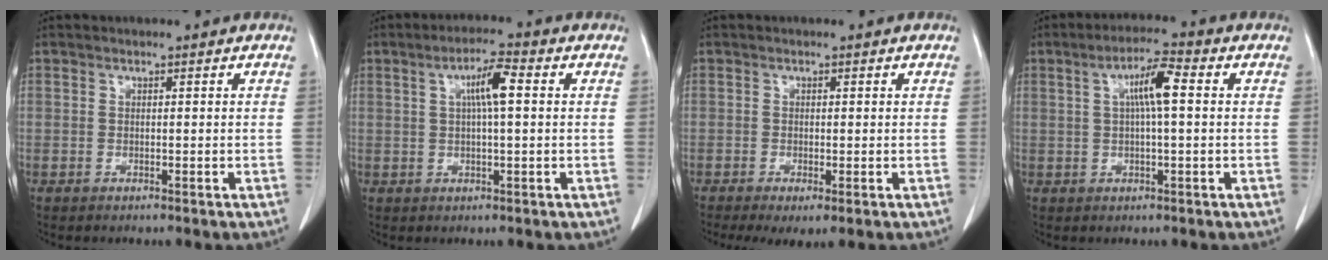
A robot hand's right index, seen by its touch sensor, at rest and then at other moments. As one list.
[{"total": 5.3, "force": [1.2, 0.5, 5.2], "torque": [-0.093, 0.009, 0.020]}, {"total": 3.7, "force": [-1.8, 1.1, 3.0], "torque": [-0.050, -0.012, -0.027]}, {"total": 6.0, "force": [1.2, 0.6, 5.9], "torque": [-0.106, 0.013, 0.019]}]